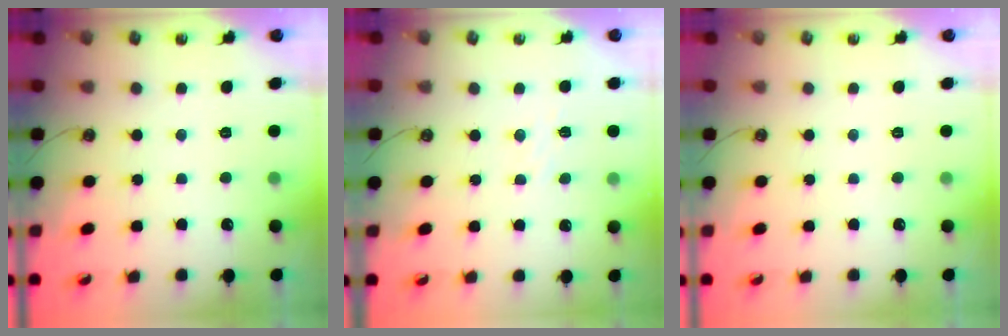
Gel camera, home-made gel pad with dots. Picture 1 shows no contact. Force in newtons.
{"total": 5.3, "press": 5.3, "slide": 0.6}
{"total": 0.0}